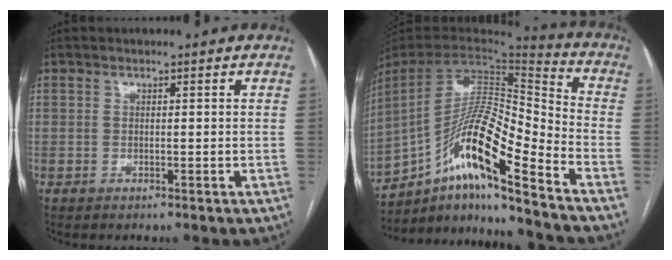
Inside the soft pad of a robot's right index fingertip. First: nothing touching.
{"total": 18.4, "force": [-11.6, 1.3, 14.2], "torque": [-0.271, 0.007, -0.209]}